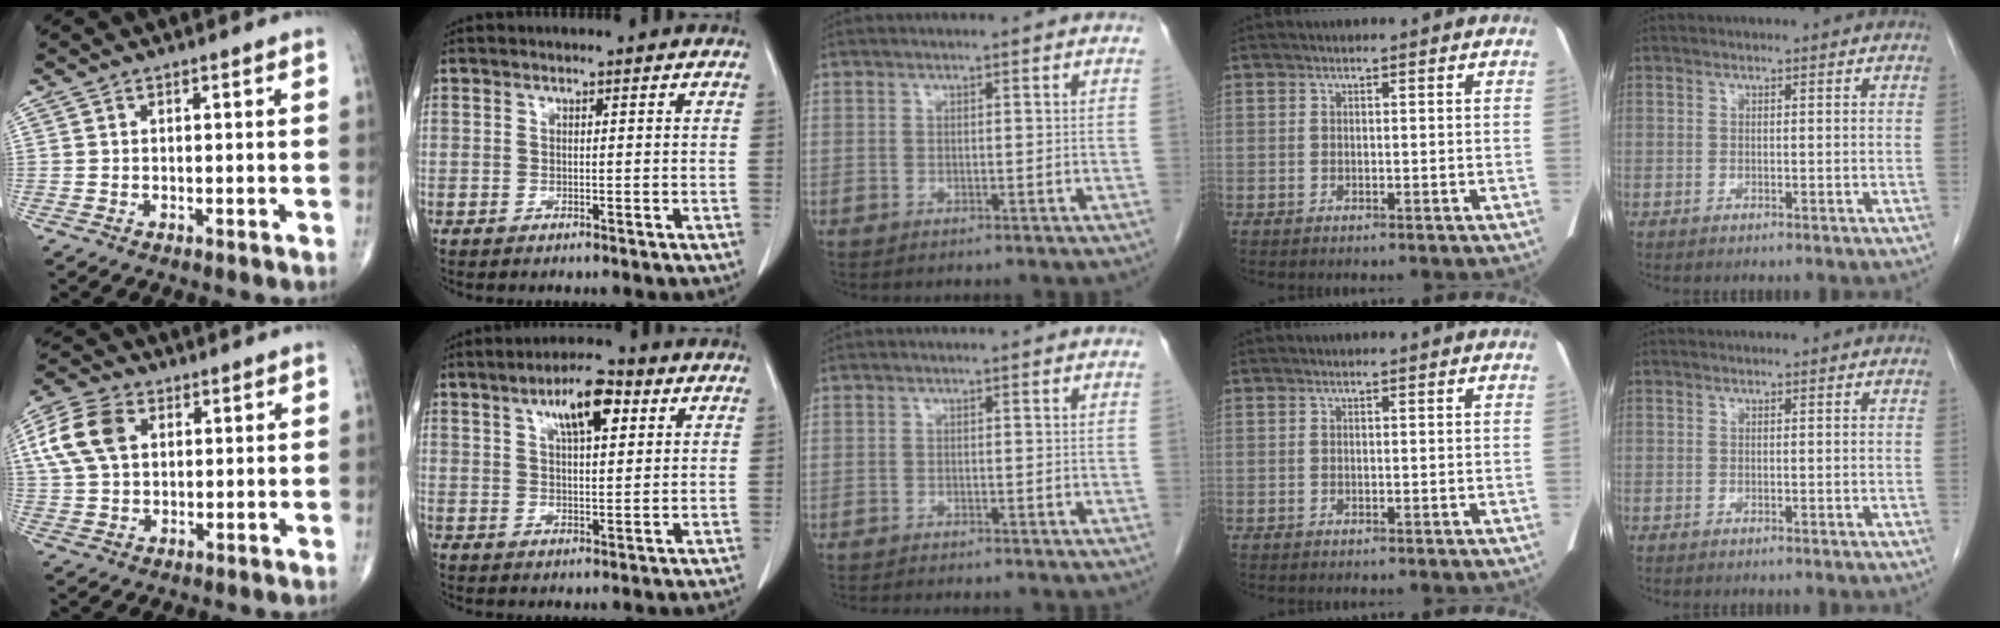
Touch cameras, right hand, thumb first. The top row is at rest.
{"thumb": {"total": 10.8, "force": [3.1, 7.2, 7.4], "torque": [-0.150, 0.010, 0.055]}, "index": {"total": 8.2, "force": [3.9, 2.3, 6.8], "torque": [-0.116, 0.015, 0.067]}, "middle": {"total": 7.9, "force": [-7.2, 1.3, 3.2], "torque": [-0.037, -0.009, -0.095]}}